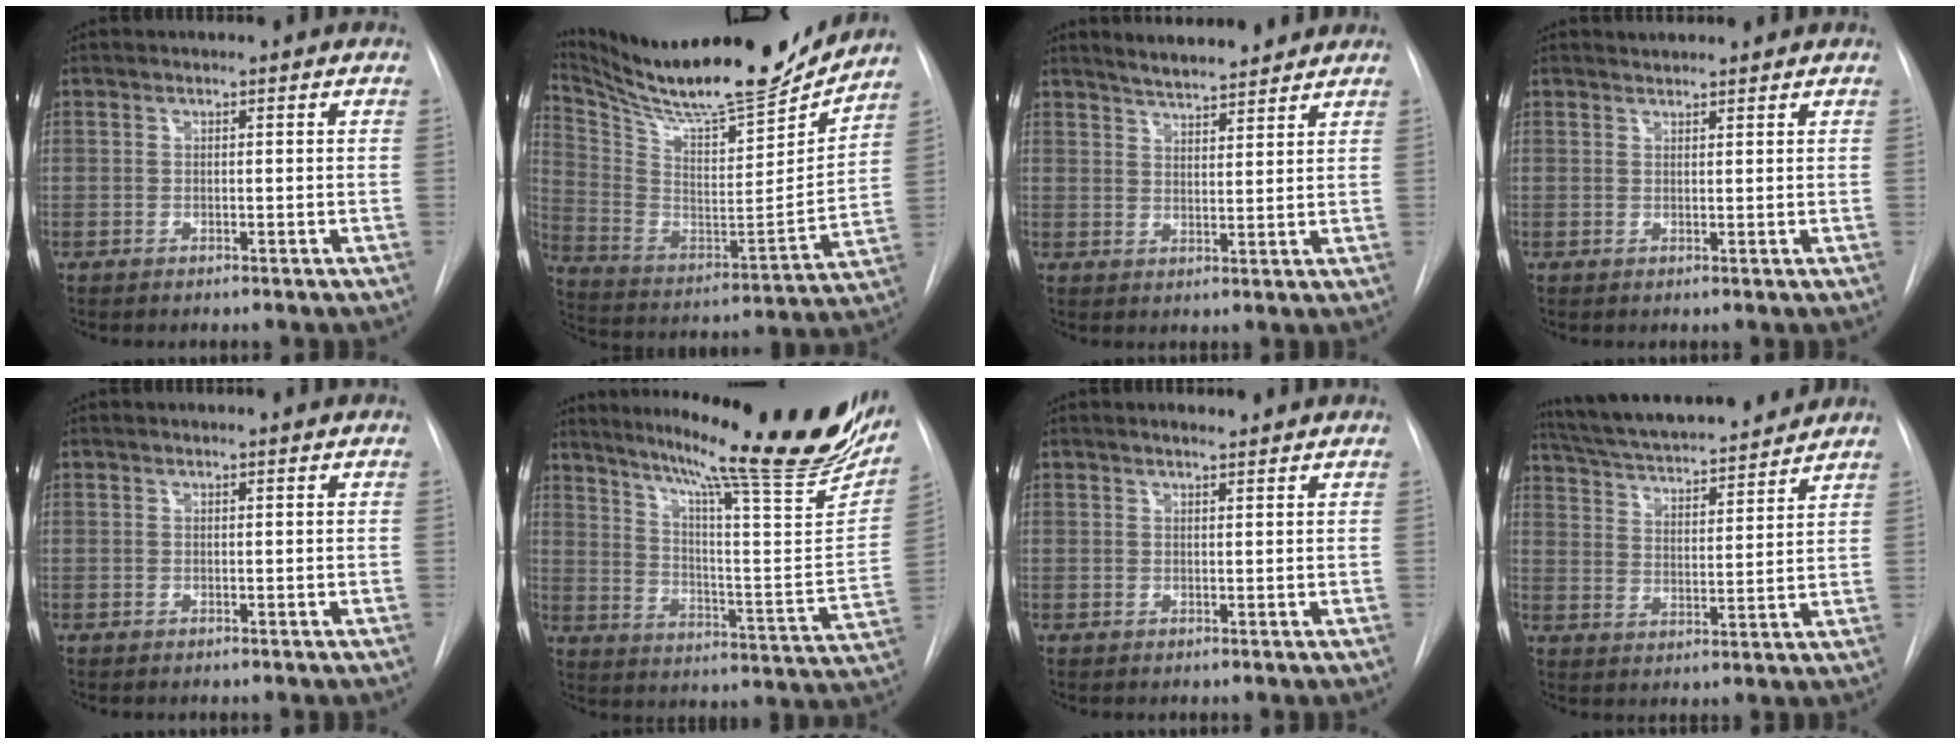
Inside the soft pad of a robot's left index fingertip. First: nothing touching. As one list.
[{"total": 24.1, "force": [22.0, 2.8, 9.3], "torque": [-0.180, -0.053, 0.344]}, {"total": 7.7, "force": [7.2, 1.3, 2.6], "torque": [-0.042, 0.010, 0.106]}, {"total": 2.1, "force": [2.1, 0.3, 0.1], "torque": [-0.008, 0.018, 0.035]}, {"total": 0.6, "force": [0.5, -0.1, 0.1], "torque": [-0.003, 0.000, 0.007]}, {"total": 29.3, "force": [23.2, 1.8, 17.8], "torque": [-0.259, -0.072, 0.309]}, {"total": 2.0, "force": [1.9, 0.3, 0.7], "torque": [-0.015, 0.011, 0.030]}, {"total": 19.0, "force": [17.2, 2.6, 7.7], "torque": [-0.136, 0.021, 0.262]}]